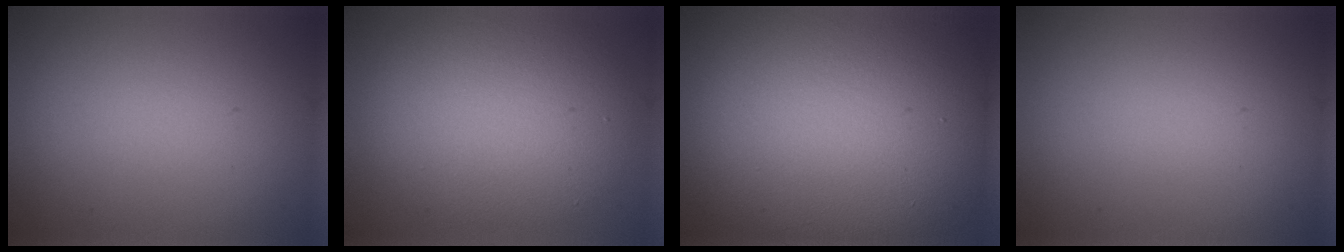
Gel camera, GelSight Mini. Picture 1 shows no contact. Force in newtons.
{"total": 7.5, "press": 7.5, "slide": 0.6}
{"total": 16.8, "press": 16.7, "slide": 1.1}
{"total": 0.0}